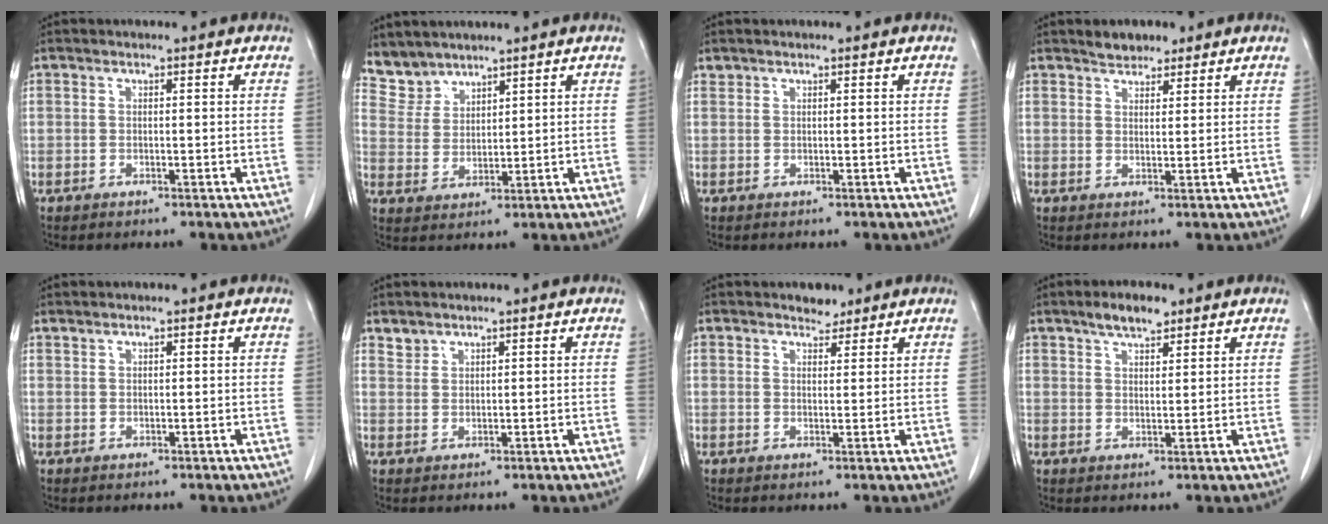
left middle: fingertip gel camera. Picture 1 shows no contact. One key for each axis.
{"total": 4.9, "fx": 4.5, "fy": 1.7, "fz": -0.3, "tx": 0.003, "ty": 0.008, "tz": 0.104}
{"total": 0.5, "fx": 0.5, "fy": 0.2, "fz": -0.1, "tx": -0.003, "ty": 0.004, "tz": 0.010}
{"total": 3.0, "fx": 2.5, "fy": 1.4, "fz": 0.8, "tx": -0.016, "ty": 0.006, "tz": 0.040}
{"total": 0.6, "fx": 0.6, "fy": 0.0, "fz": 0.0, "tx": -0.003, "ty": 0.000, "tz": 0.014}
{"total": 1.6, "fx": 1.5, "fy": 0.7, "fz": -0.2, "tx": 0.008, "ty": 0.004, "tz": 0.028}
{"total": 2.3, "fx": 2.0, "fy": 1.0, "fz": 0.5, "tx": -0.008, "ty": -0.004, "tz": 0.030}
{"total": 4.4, "fx": 3.3, "fy": 1.4, "fz": 2.5, "tx": -0.049, "ty": 0.004, "tz": 0.058}